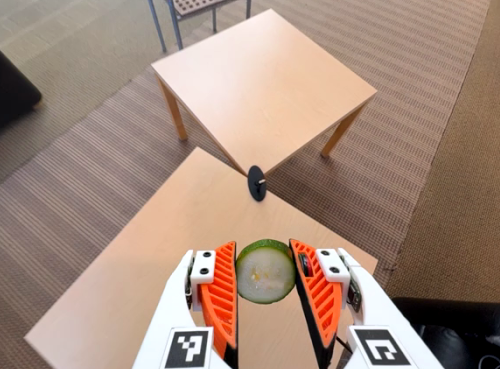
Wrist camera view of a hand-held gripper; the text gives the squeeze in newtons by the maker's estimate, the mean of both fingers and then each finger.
{"total": 11.5, "left": 12.1, "right": 10.8}